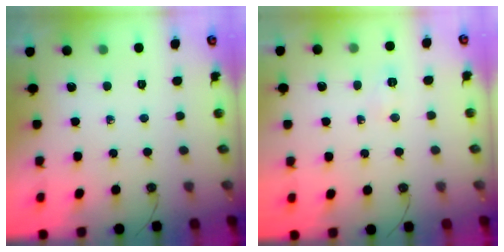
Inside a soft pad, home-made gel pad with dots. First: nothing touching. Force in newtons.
{"total": 2.8, "press": 2.5, "slide": 1.2}